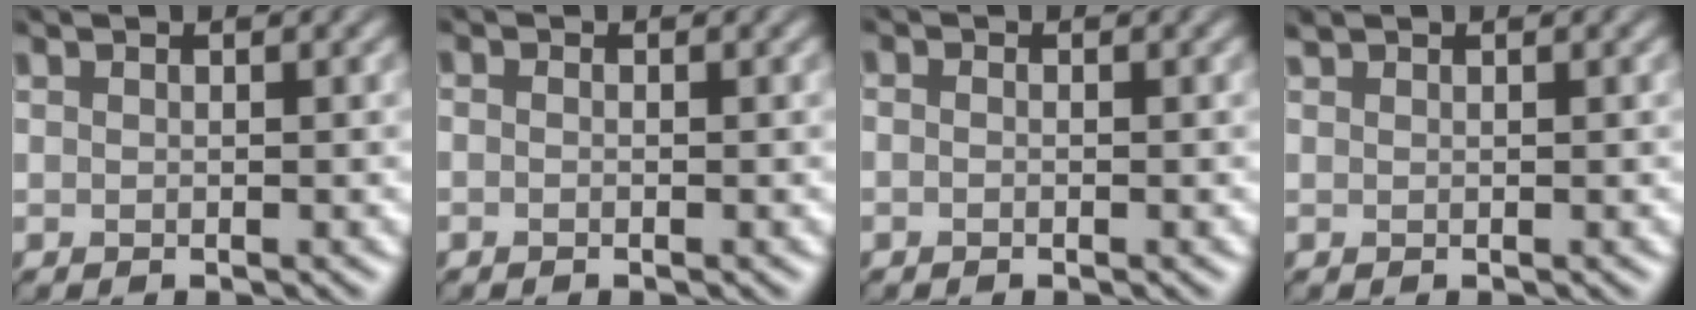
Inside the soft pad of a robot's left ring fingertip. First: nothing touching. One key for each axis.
{"total": 0.5, "fx": -0.4, "fy": 0.3, "fz": 0.1, "tx": 0.000, "ty": -0.001, "tz": -0.012}
{"total": 0.7, "fx": -0.3, "fy": 0.6, "fz": 0.3, "tx": -0.003, "ty": 0.001, "tz": -0.016}
{"total": 0.6, "fx": 0.6, "fy": 0.1, "fz": 0.2, "tx": -0.003, "ty": 0.006, "tz": 0.011}